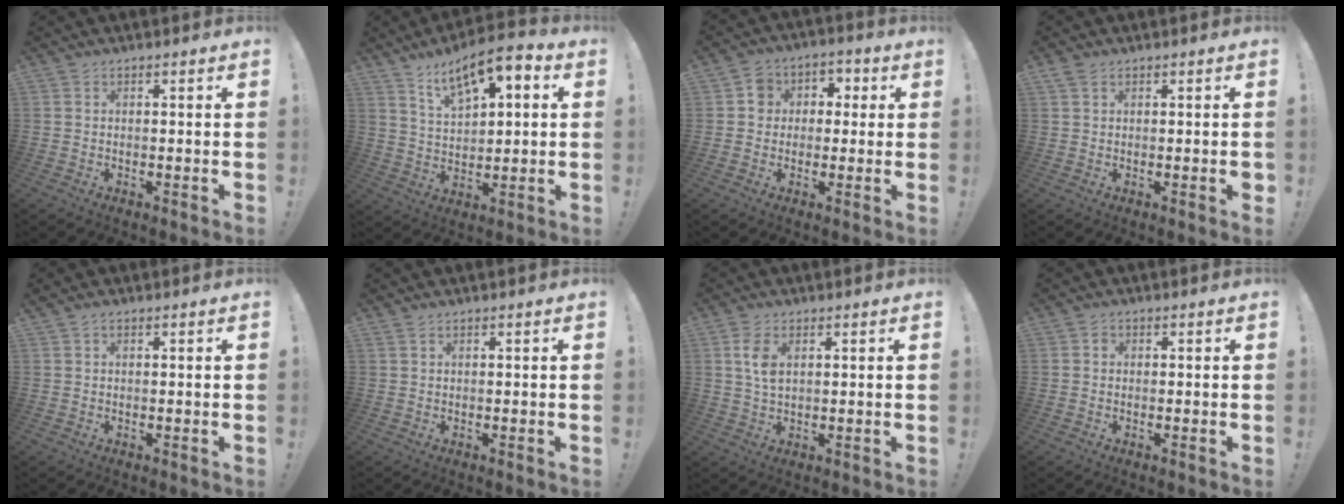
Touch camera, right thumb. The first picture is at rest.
{"total": 11.3, "force": [6.7, 4.8, 7.7], "torque": [-0.128, -0.036, 0.117]}
{"total": 7.2, "force": [-0.2, 6.9, 2.2], "torque": [-0.023, 0.015, -0.004]}
{"total": 2.2, "force": [0.7, 0.8, 1.9], "torque": [-0.027, 0.000, 0.012]}
{"total": 0.8, "force": [0.6, 0.3, 0.6], "torque": [-0.011, 0.001, 0.011]}
{"total": 0.7, "force": [0.6, 0.2, 0.4], "torque": [-0.012, 0.001, 0.012]}
{"total": 5.4, "force": [1.9, 2.8, 4.2], "torque": [-0.076, -0.004, 0.031]}
{"total": 1.1, "force": [0.1, 1.0, 0.4], "torque": [-0.008, 0.004, 0.001]}